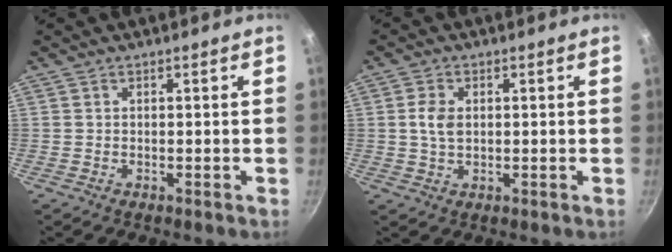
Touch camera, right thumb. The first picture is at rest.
{"total": 4.2, "force": [0.6, 2.7, 3.1], "torque": [-0.058, 0.002, 0.010]}